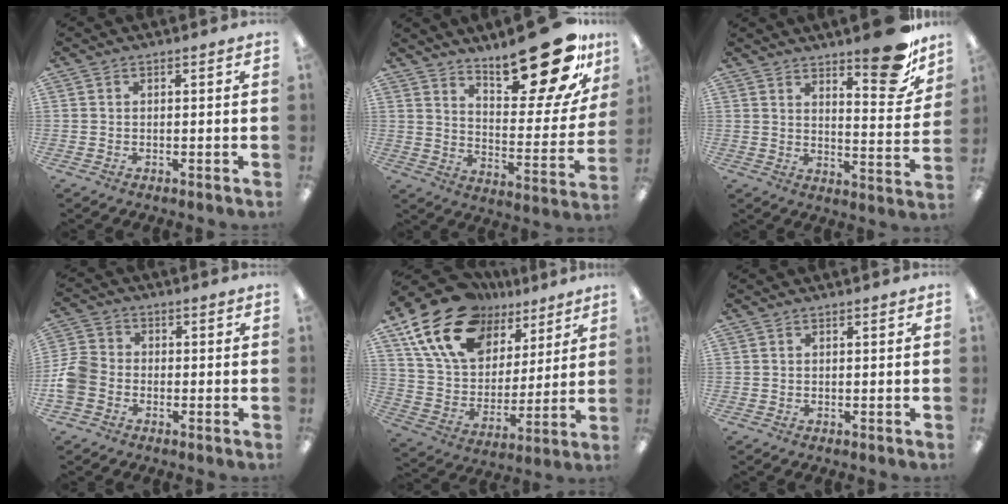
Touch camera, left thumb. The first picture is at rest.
{"total": 24.9, "force": [17.7, 8.6, 15.3], "torque": [-0.199, -0.121, 0.287]}
{"total": 13.9, "force": [10.5, 4.1, 8.2], "torque": [-0.091, -0.077, 0.170]}
{"total": 7.0, "force": [-2.8, 5.4, 3.4], "torque": [-0.080, 0.022, -0.053]}
{"total": 20.0, "force": [12.4, 12.3, 9.7], "torque": [-0.185, -0.053, 0.233]}
{"total": 0.0}